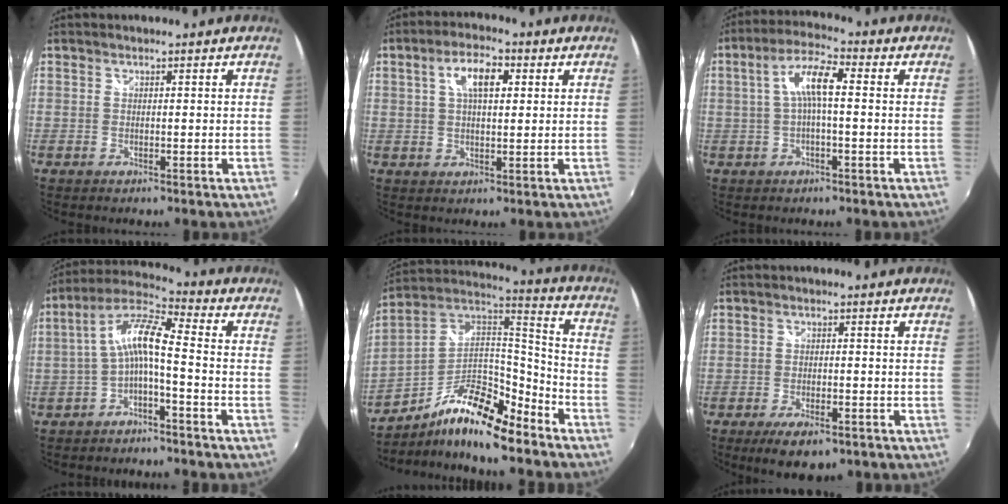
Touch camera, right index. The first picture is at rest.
{"total": 6.8, "force": [2.1, 2.9, 5.7], "torque": [-0.100, 0.015, 0.035]}
{"total": 7.0, "force": [0.3, 1.6, 6.8], "torque": [-0.135, 0.017, 0.007]}
{"total": 9.0, "force": [-2.1, 1.9, 8.5], "torque": [-0.190, 0.022, -0.042]}
{"total": 17.5, "force": [-11.2, 5.4, 12.4], "torque": [-0.229, 0.007, -0.206]}
{"total": 7.4, "force": [-4.8, 2.7, 4.8], "torque": [-0.107, -0.021, -0.075]}